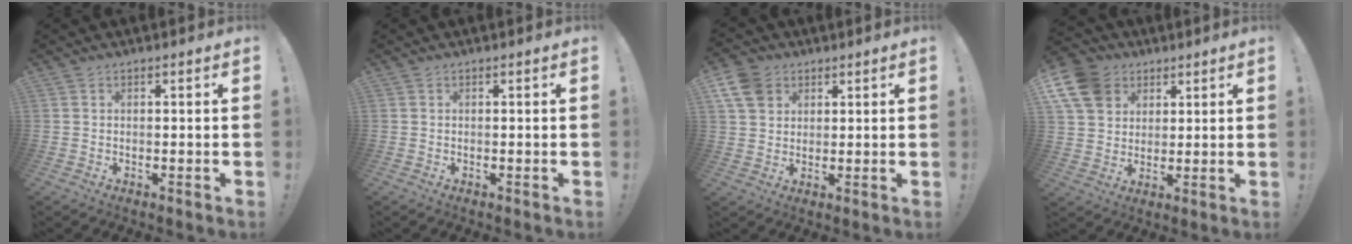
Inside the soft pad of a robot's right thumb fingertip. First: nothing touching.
{"total": 0.0}
{"total": 8.5, "force": [4.2, 6.4, 3.6], "torque": [-0.068, -0.018, 0.085]}
{"total": 12.6, "force": [5.4, 10.0, 5.3], "torque": [-0.090, -0.031, 0.110]}